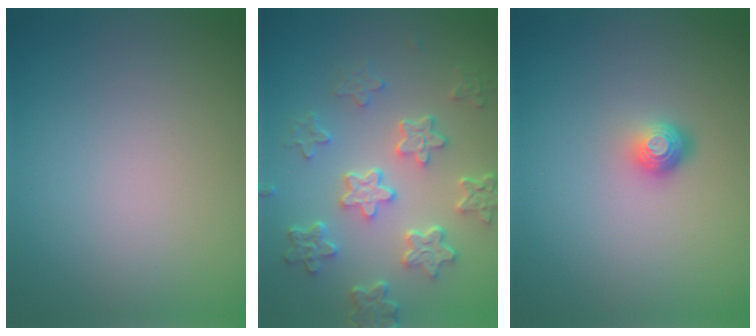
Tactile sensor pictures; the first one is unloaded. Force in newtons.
{"total": 5.8, "press": 4.4, "slide": 3.8}
{"total": 1.8, "press": 1.2, "slide": 1.3}